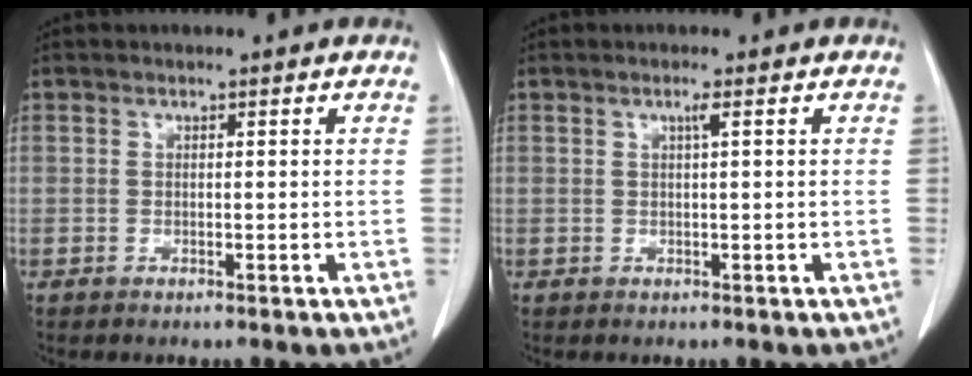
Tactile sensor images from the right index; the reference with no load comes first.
{"total": 1.0, "force": [0.4, -0.2, 0.9], "torque": [-0.019, 0.001, 0.009]}